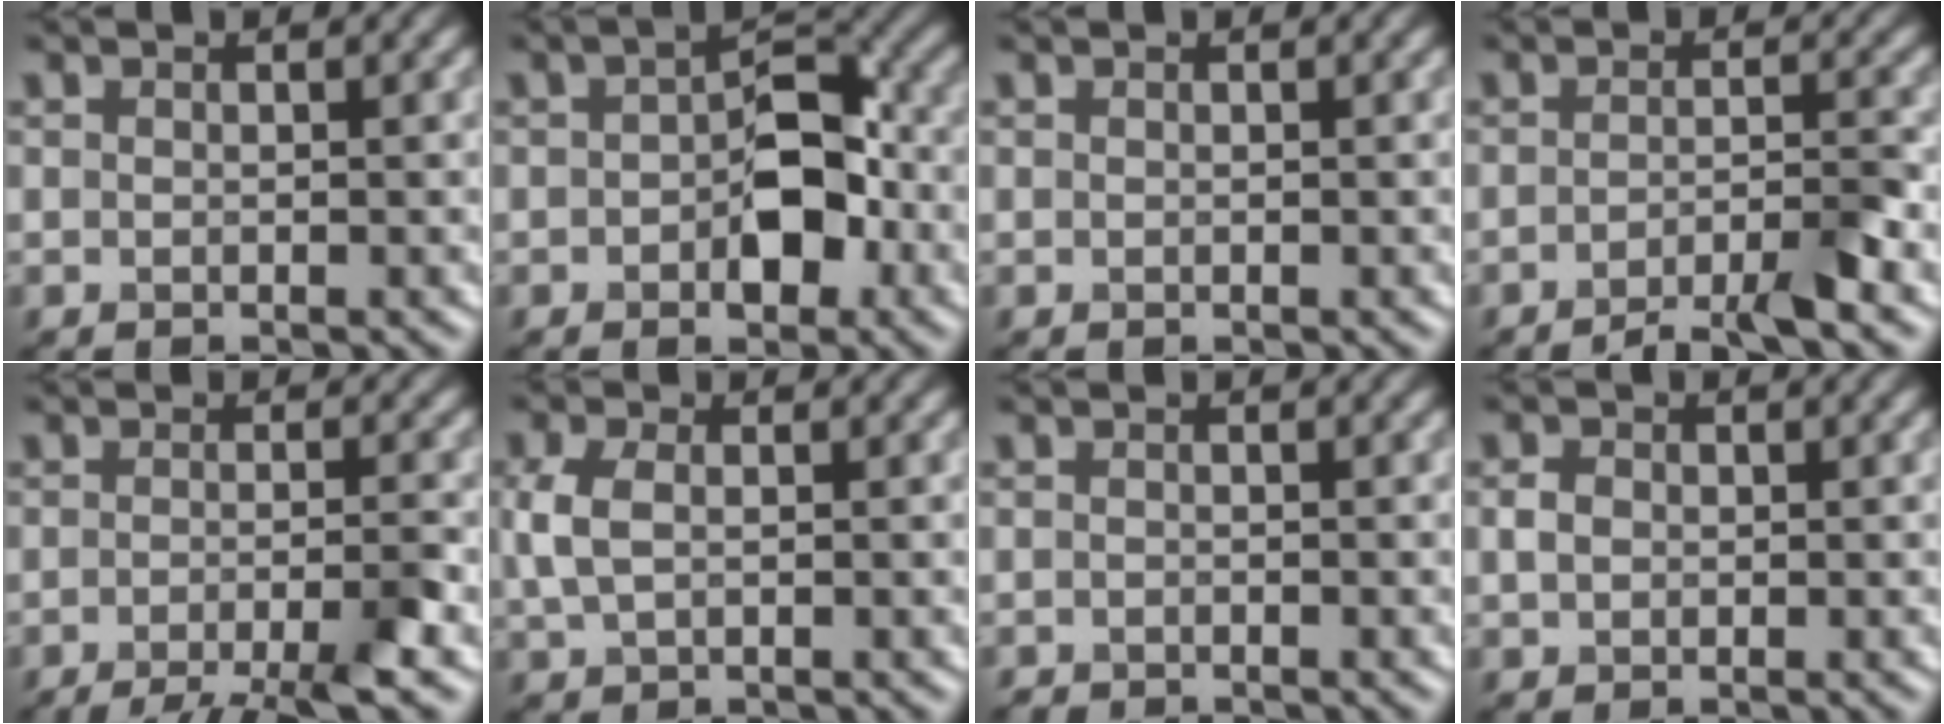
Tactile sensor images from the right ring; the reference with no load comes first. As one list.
[{"total": 5.5, "force": [-0.9, 3.2, 4.4], "torque": [-0.053, 0.007, -0.017]}, {"total": 0.0}, {"total": 4.0, "force": [-2.7, 0.6, 2.8], "torque": [-0.036, 0.006, -0.054]}, {"total": 6.1, "force": [-3.7, 1.2, 4.7], "torque": [-0.058, -0.004, -0.067]}, {"total": 2.9, "force": [0.4, 1.7, 2.2], "torque": [-0.058, 0.004, 0.006]}, {"total": 0.8, "force": [-0.8, 0.1, 0.0], "torque": [0.002, -0.006, -0.017]}, {"total": 1.4, "force": [0.1, 1.1, 0.8], "torque": [-0.015, 0.002, -0.002]}]